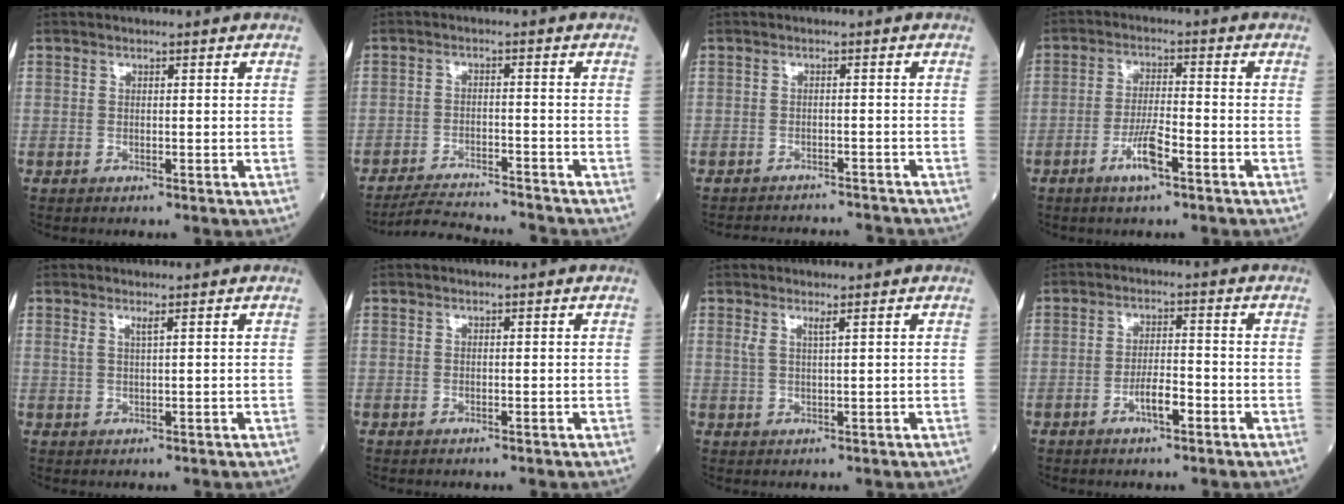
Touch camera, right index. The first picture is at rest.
{"total": 8.8, "force": [-8.6, -0.4, 1.7], "torque": [-0.027, -0.005, -0.142]}
{"total": 8.3, "force": [-8.2, 1.3, 0.8], "torque": [-0.013, 0.010, -0.101]}
{"total": 5.3, "force": [-2.9, 0.6, 4.5], "torque": [-0.089, -0.004, -0.056]}
{"total": 1.2, "force": [0.7, -0.2, 0.9], "torque": [-0.026, -0.001, 0.016]}
{"total": 0.0}
{"total": 1.5, "force": [0.9, -0.2, 1.1], "torque": [-0.029, -0.001, 0.020]}
{"total": 3.7, "force": [-1.8, 0.9, 3.1], "torque": [-0.055, 0.004, -0.033]}